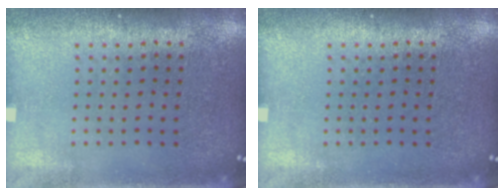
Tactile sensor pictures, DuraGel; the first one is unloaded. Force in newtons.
{"total": 0.0}